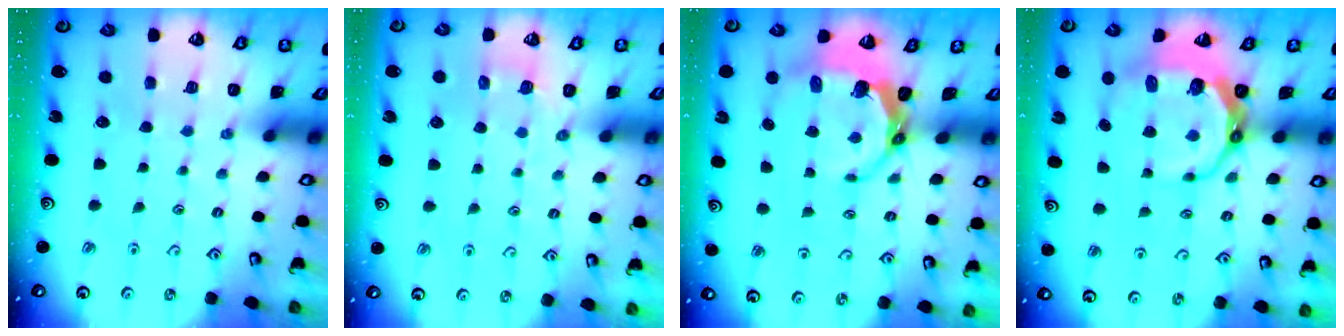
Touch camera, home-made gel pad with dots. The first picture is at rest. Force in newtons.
{"total": 2.1, "press": 1.0, "slide": 1.9}
{"total": 8.0, "press": 6.4, "slide": 4.7}
{"total": 11.1, "press": 10.3, "slide": 4.2}